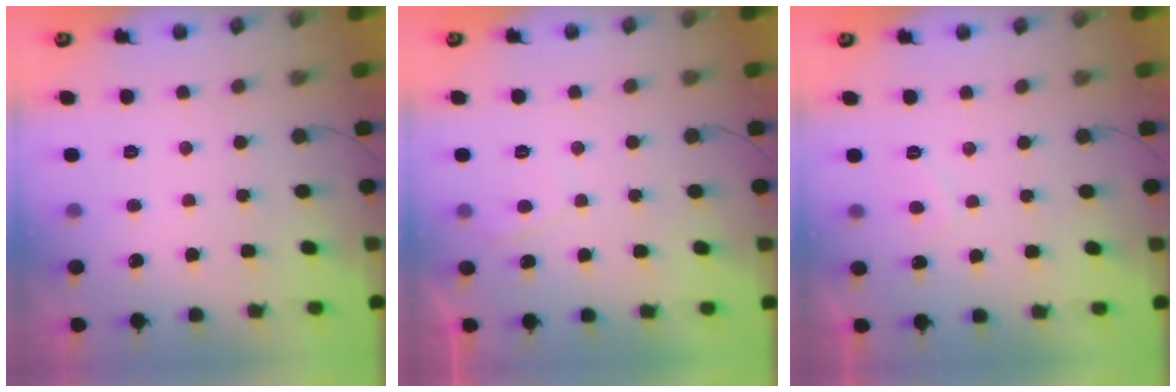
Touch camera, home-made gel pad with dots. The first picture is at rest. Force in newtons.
{"total": 1.0, "press": 0.8, "slide": 0.5}
{"total": 1.5, "press": 1.3, "slide": 0.7}